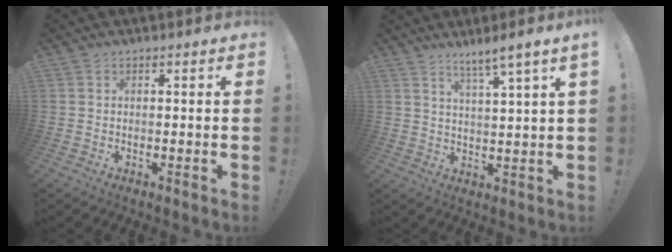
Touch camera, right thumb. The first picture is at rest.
{"total": 5.9, "force": [4.2, -1.3, 4.0], "torque": [-0.055, -0.034, 0.063]}